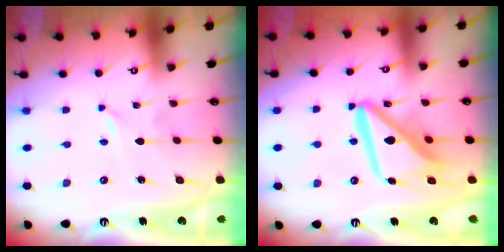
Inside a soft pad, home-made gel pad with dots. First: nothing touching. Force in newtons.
{"total": 15.1, "press": 15.0, "slide": 1.8}